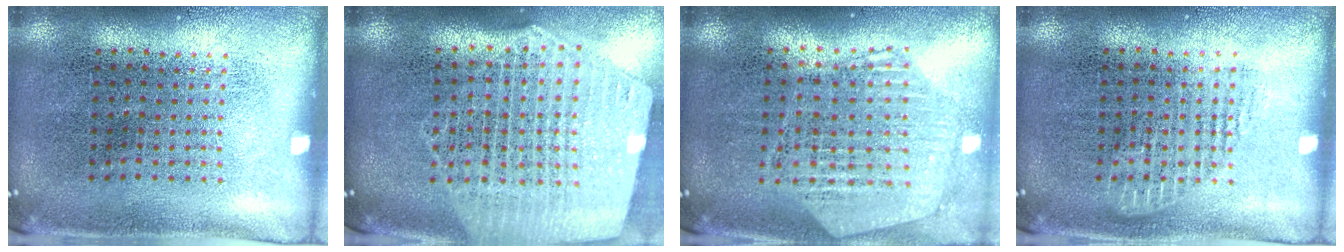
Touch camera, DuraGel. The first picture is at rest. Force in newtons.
{"total": 2.7, "press": 2.3, "slide": 1.4}
{"total": 1.2, "press": 1.2, "slide": 0.2}
{"total": 1.3, "press": 1.2, "slide": 0.4}